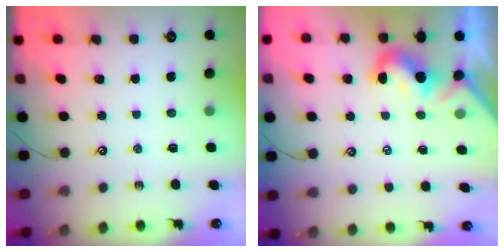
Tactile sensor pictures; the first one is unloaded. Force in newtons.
{"total": 1.9, "press": 1.8, "slide": 0.6}